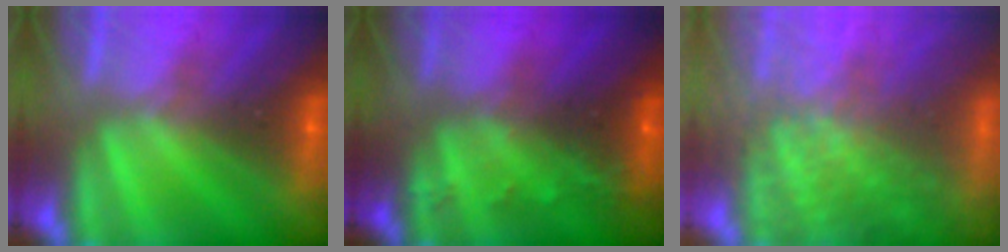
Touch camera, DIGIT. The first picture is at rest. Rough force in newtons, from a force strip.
{"total": 7.5}
{"total": 7.5}